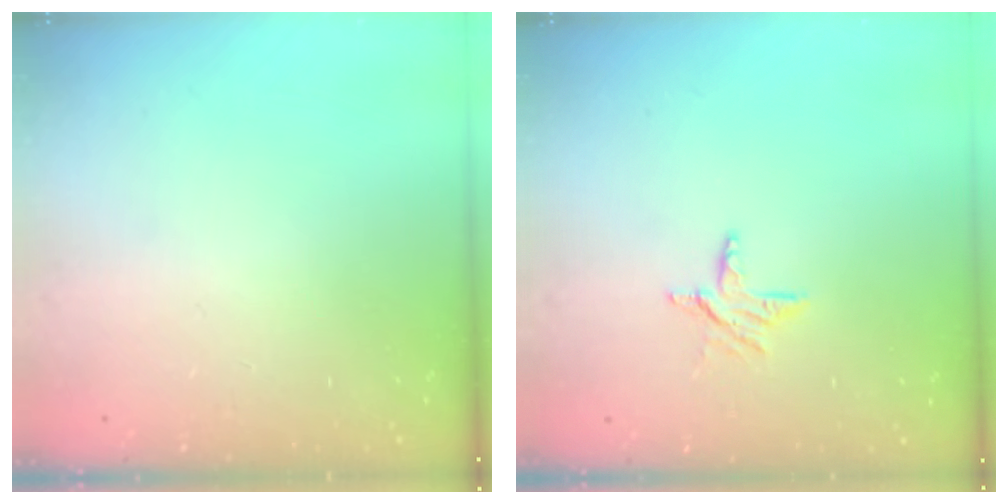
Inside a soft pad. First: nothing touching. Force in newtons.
{"total": 6.3, "press": 6.3, "slide": 0.3}